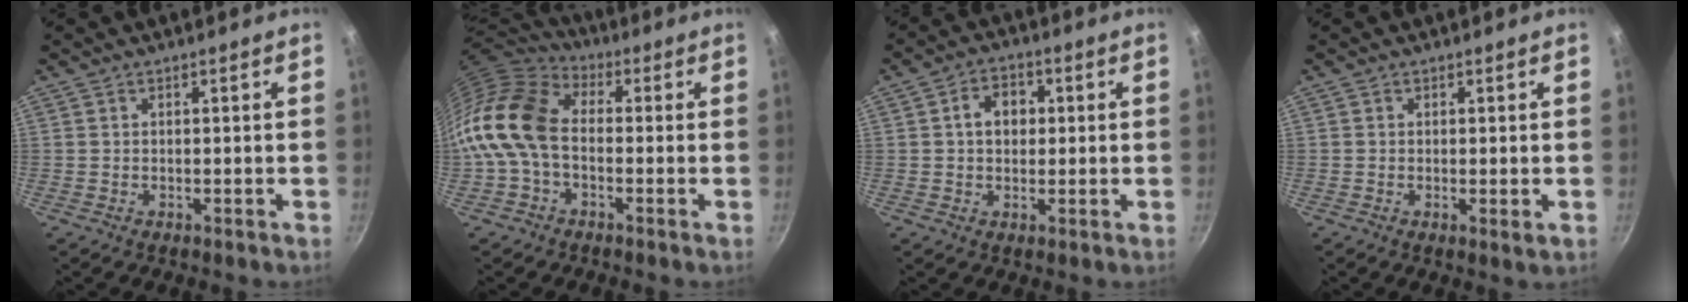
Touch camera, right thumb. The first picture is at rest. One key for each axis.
{"total": 14.5, "fx": -2.0, "fy": 10.0, "fz": 10.4, "tx": -0.191, "ty": 0.038, "tz": -0.063}
{"total": 5.9, "fx": 0.8, "fy": 4.6, "fz": 3.6, "tx": -0.032, "ty": 0.011, "tz": 0.006}
{"total": 1.3, "fx": 0.0, "fy": 0.3, "fz": 1.2, "tx": -0.022, "ty": -0.007, "tz": -0.004}